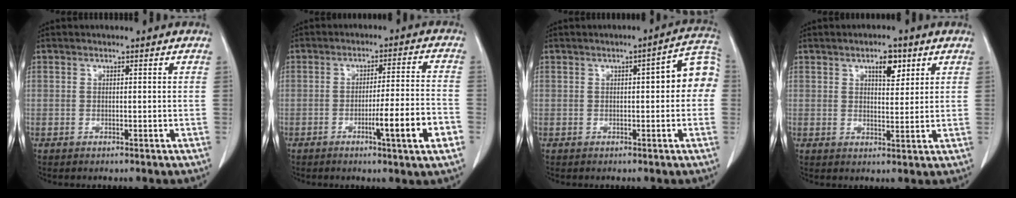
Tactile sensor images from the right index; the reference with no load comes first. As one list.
[{"total": 9.2, "force": [-3.7, -0.5, 8.5], "torque": [-0.122, -0.008, -0.057]}, {"total": 6.9, "force": [0.7, 1.8, 6.7], "torque": [-0.073, 0.033, 0.002]}, {"total": 4.5, "force": [2.4, 1.8, 3.2], "torque": [-0.048, 0.000, 0.038]}]